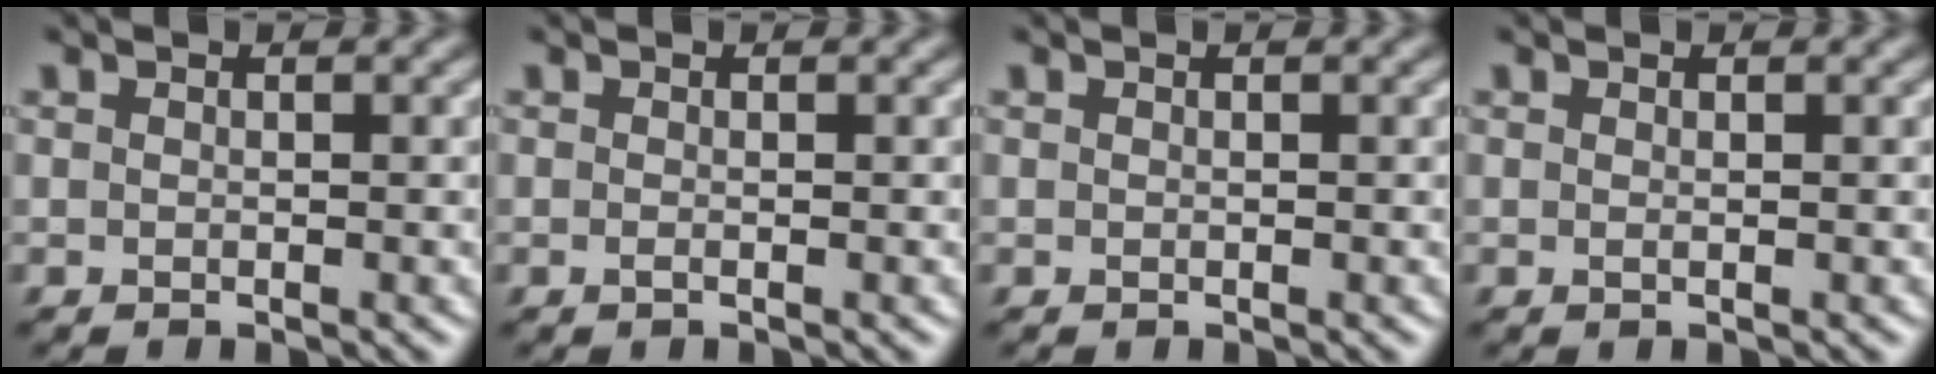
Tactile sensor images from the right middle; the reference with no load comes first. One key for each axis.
{"total": 0.6, "fx": -0.2, "fy": 0.2, "fz": 0.5, "tx": -0.010, "ty": -0.004, "tz": -0.005}
{"total": 0.0}
{"total": 0.0}